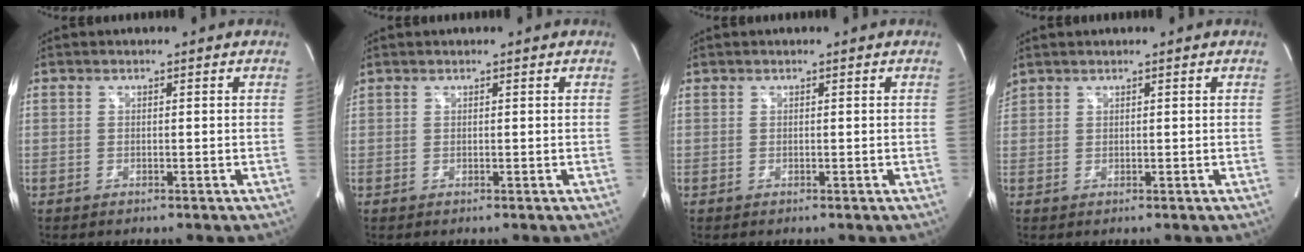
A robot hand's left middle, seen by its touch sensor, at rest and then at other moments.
{"total": 0.6, "force": [0.6, -0.1, 0.2], "torque": [-0.013, 0.014, 0.018]}
{"total": 0.0}
{"total": 1.8, "force": [1.7, 0.4, 0.4], "torque": [-0.020, 0.022, 0.039]}